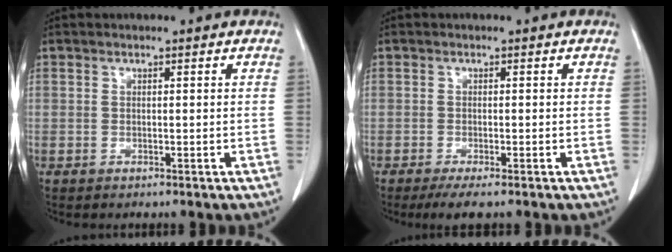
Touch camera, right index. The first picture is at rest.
{"total": 3.0, "force": [-2.2, 0.1, 2.1], "torque": [-0.034, -0.010, -0.039]}